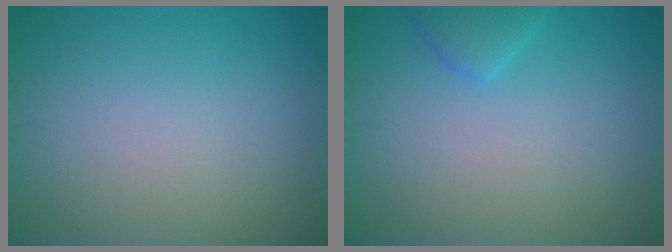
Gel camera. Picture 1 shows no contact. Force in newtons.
{"total": 1.8, "press": 1.8, "slide": 0.1}